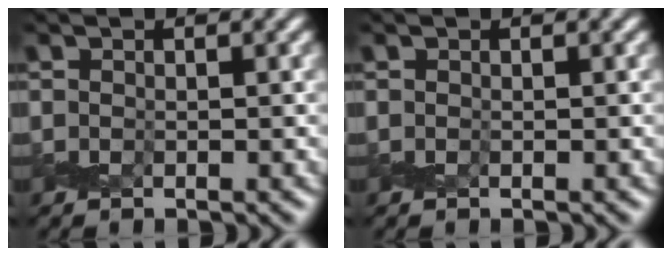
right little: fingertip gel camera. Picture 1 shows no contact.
{"total": 0.0}